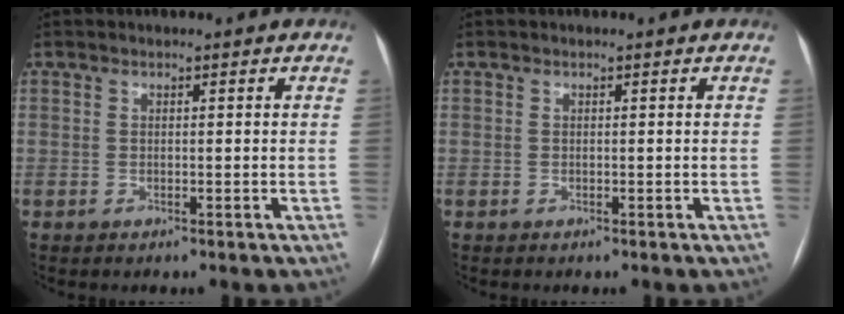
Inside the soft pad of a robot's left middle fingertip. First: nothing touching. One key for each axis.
{"total": 0.0}